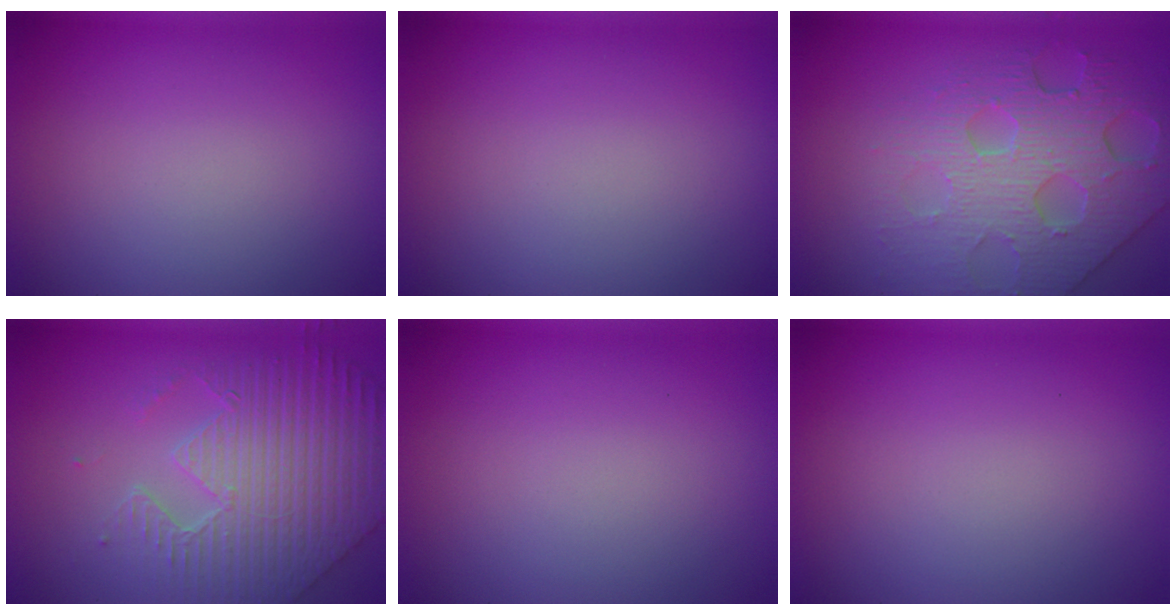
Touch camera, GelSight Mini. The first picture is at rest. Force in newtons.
{"total": 0.0}
{"total": 6.3, "press": 5.2, "slide": 3.7}
{"total": 8.1, "press": 6.0, "slide": 5.5}
{"total": 0.0}
{"total": 0.0}